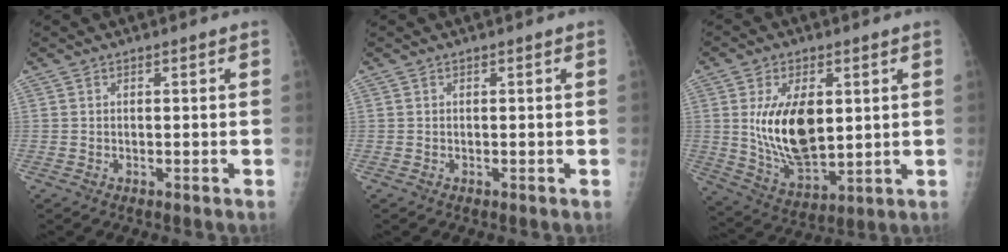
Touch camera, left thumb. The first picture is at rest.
{"total": 0.0}
{"total": 14.6, "force": [2.4, 7.9, 12.0], "torque": [-0.196, -0.021, 0.058]}